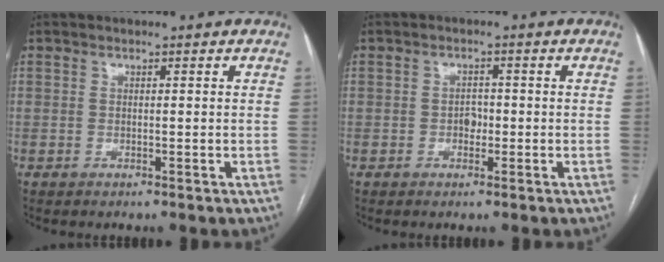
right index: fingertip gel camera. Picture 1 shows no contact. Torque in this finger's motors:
{"motor_torque": [0.15, 0.01, 0.00, 0.02]}